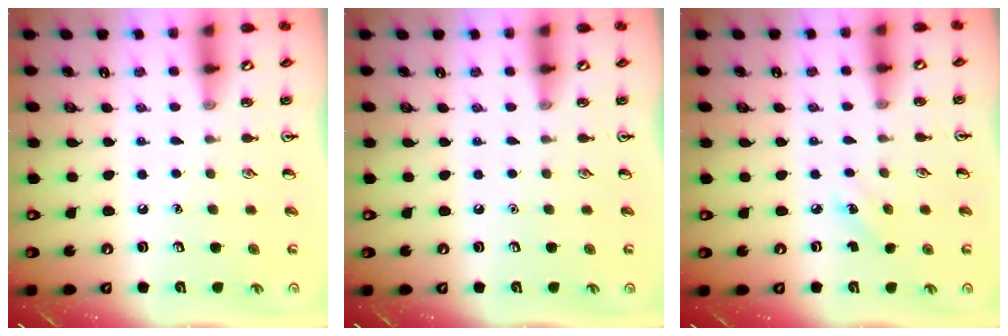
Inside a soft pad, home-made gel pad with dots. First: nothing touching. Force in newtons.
{"total": 0.0}
{"total": 2.4, "press": 2.3, "slide": 0.9}